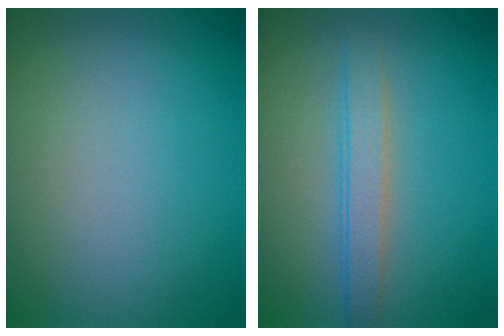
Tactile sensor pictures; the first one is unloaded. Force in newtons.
{"total": 2.5, "press": 2.5, "slide": 0.2}